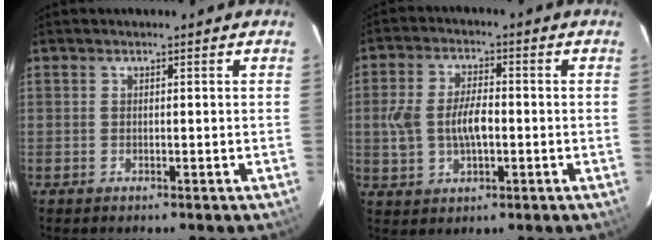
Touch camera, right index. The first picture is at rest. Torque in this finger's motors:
{"motor_torque": [0.23, 0.00, 0.24, 0.10]}